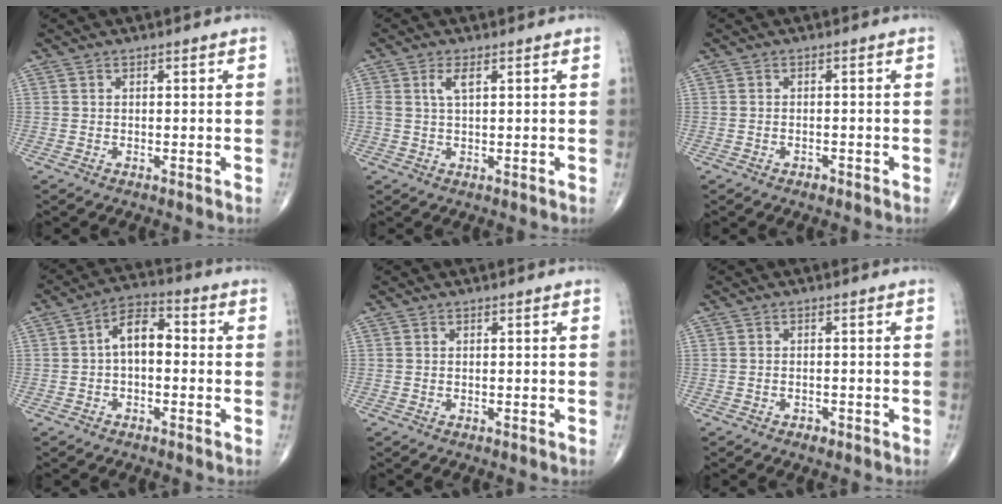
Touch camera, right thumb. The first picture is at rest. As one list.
[{"total": 2.6, "force": [1.0, 0.8, 2.3], "torque": [-0.053, 0.002, 0.023]}, {"total": 1.1, "force": [-0.8, 0.6, 0.5], "torque": [-0.008, 0.003, -0.011]}, {"total": 7.1, "force": [-0.2, 4.1, 5.8], "torque": [-0.083, 0.030, -0.016]}, {"total": 0.0}, {"total": 1.2, "force": [-0.8, 0.7, 0.6], "torque": [-0.009, 0.003, -0.011]}]